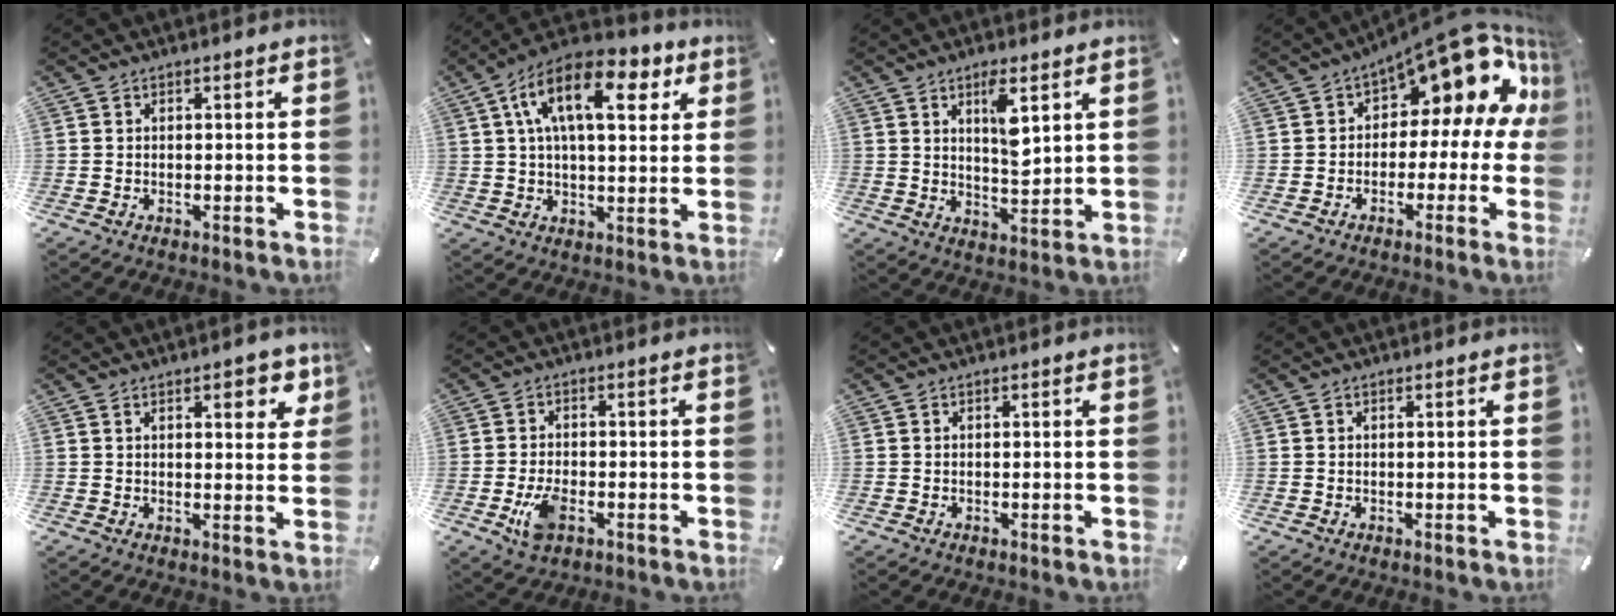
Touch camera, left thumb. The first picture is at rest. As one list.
[{"total": 15.9, "force": [6.0, 7.8, 12.4], "torque": [-0.214, 0.000, 0.099]}, {"total": 7.2, "force": [3.8, 2.2, 5.7], "torque": [-0.092, -0.024, 0.059]}, {"total": 16.1, "force": [8.0, 8.0, 11.4], "torque": [-0.146, -0.061, 0.128]}, {"total": 6.1, "force": [3.1, 2.9, 4.3], "torque": [-0.044, -0.014, 0.047]}, {"total": 5.9, "force": [-2.2, 3.3, 4.4], "torque": [-0.103, 0.001, -0.044]}, {"total": 0.0}, {"total": 0.0}]